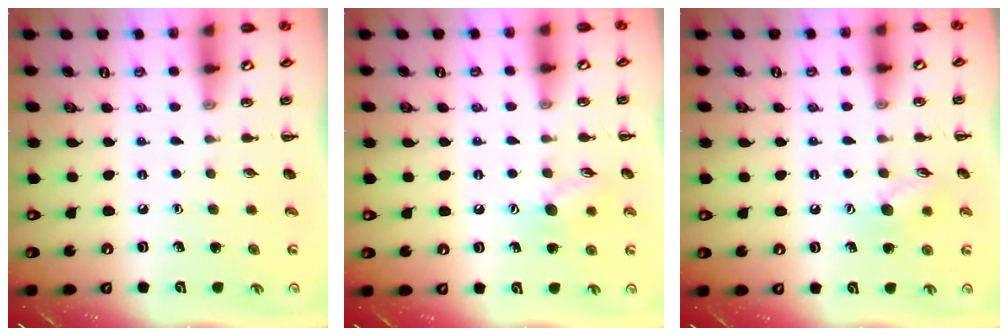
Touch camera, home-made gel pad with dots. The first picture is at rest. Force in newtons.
{"total": 8.3, "press": 8.2, "slide": 0.9}
{"total": 7.8, "press": 7.7, "slide": 0.8}